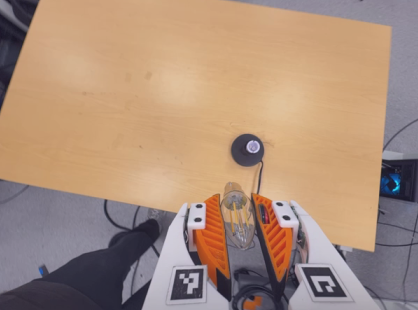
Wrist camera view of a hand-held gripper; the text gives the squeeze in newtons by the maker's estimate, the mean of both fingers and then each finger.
{"total": 10.3, "left": 10.6, "right": 10.1}